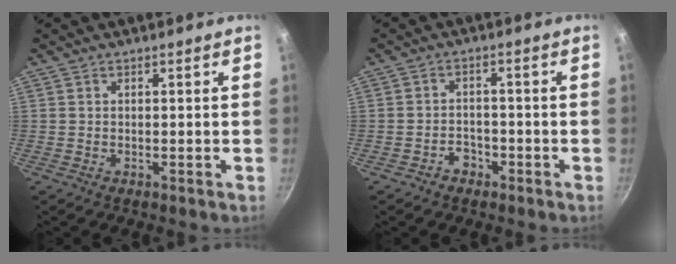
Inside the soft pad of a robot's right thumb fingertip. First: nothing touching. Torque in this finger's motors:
{"motor_torque": [-0.11, 0.19, -0.25, -0.13, -0.01]}